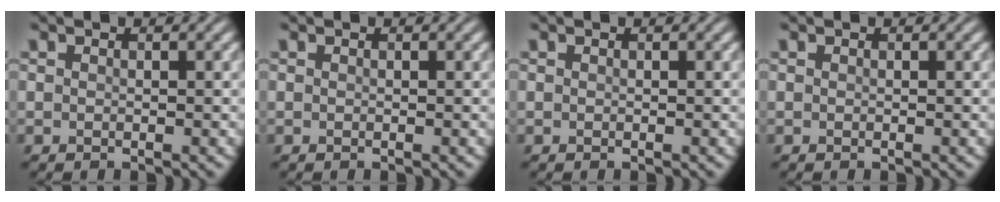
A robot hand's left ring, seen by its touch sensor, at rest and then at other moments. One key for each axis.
{"total": 0.0}
{"total": 0.0}
{"total": 0.0}